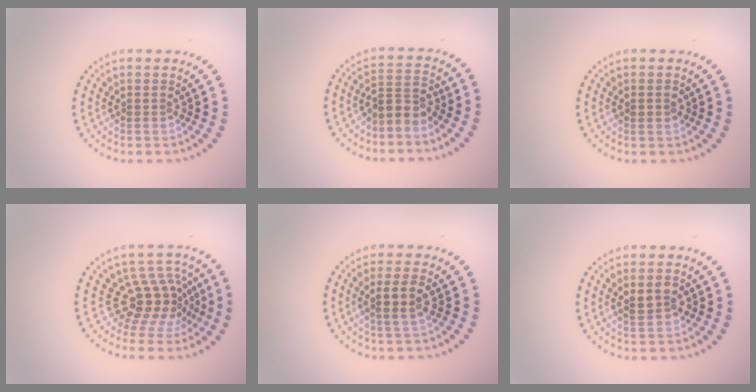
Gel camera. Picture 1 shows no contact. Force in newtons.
{"total": 2.7, "press": 2.2, "slide": 1.4}
{"total": 1.2, "press": 1.2, "slide": 0.2}
{"total": 4.2, "press": 3.0, "slide": 3.0}
{"total": 2.3, "press": 2.2, "slide": 0.9}
{"total": 2.3, "press": 2.3, "slide": 0.4}